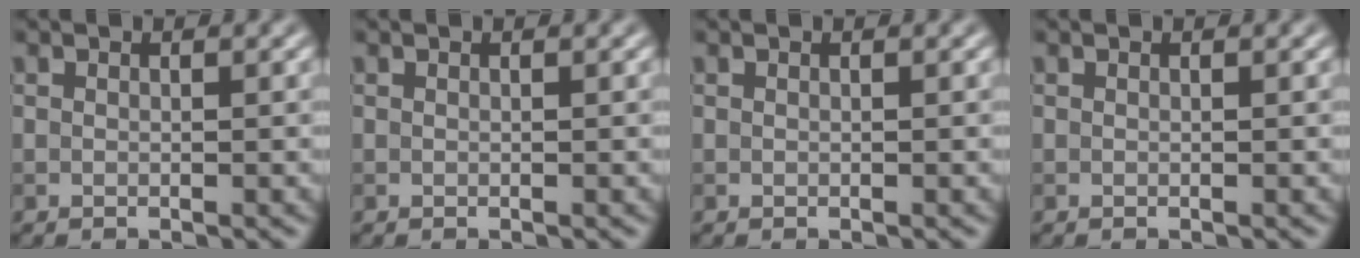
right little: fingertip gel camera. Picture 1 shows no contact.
{"total": 0.0}
{"total": 0.0}
{"total": 0.0}